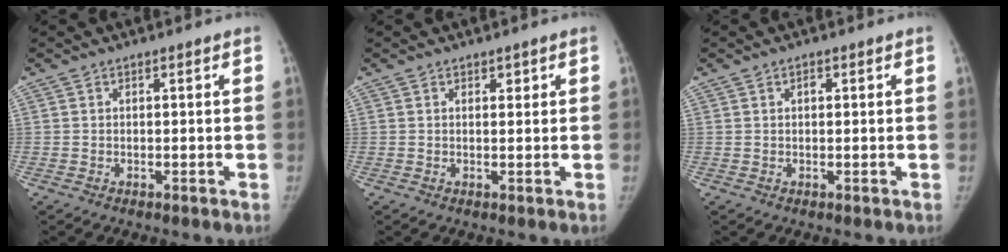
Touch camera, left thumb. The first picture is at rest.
{"total": 1.0, "force": [0.7, 0.6, 0.5], "torque": [0.002, -0.003, 0.008]}
{"total": 1.0, "force": [0.4, 0.6, 0.7], "torque": [-0.010, 0.001, 0.004]}